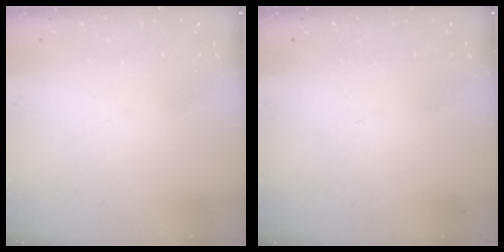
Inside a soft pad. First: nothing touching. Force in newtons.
{"total": 0.0}